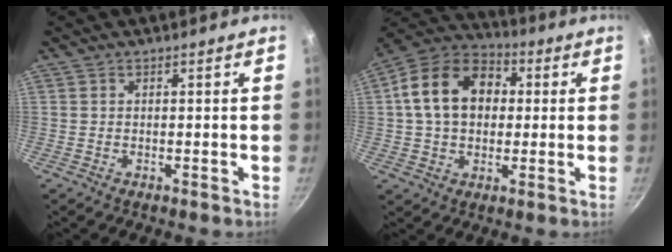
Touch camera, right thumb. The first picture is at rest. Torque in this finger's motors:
{"motor_torque": [0.29, 0.71, 0.67, -0.27, 0.22]}